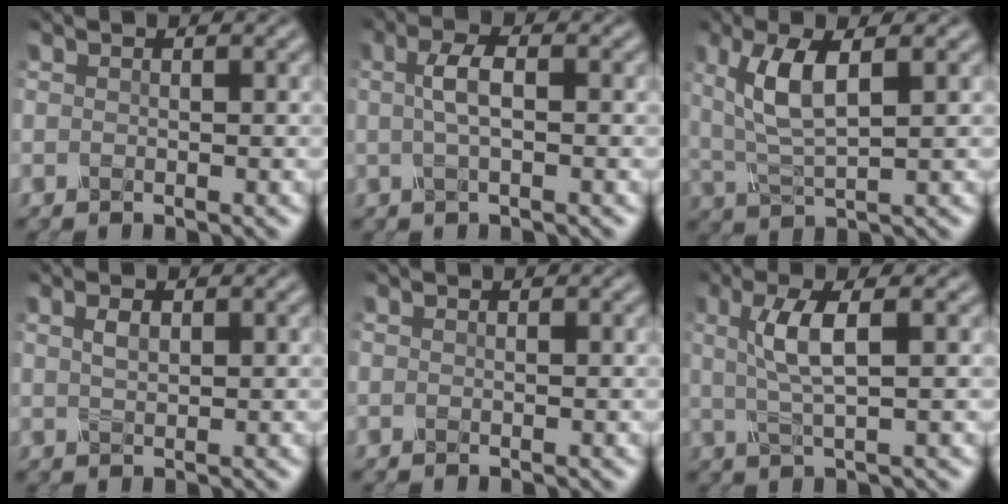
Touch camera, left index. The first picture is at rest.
{"total": 2.4, "force": [0.3, 0.6, 2.3], "torque": [-0.050, 0.010, 0.002]}
{"total": 5.1, "force": [1.7, 1.5, 4.6], "torque": [-0.101, 0.003, 0.036]}
{"total": 1.3, "force": [0.7, 0.5, 0.9], "torque": [-0.025, 0.006, 0.017]}
{"total": 0.0}
{"total": 3.8, "force": [0.9, 0.7, 3.6], "torque": [-0.076, 0.003, 0.019]}